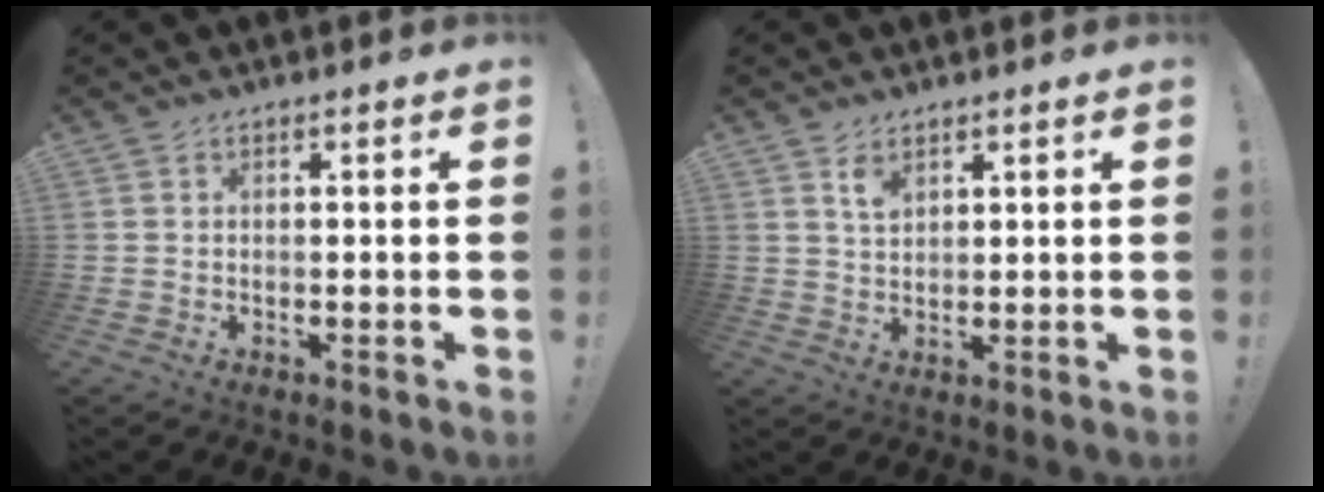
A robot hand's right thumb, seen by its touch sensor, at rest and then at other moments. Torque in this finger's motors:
{"motor_torque": [0.18, 0.68, -0.03, -0.37, 0.00]}